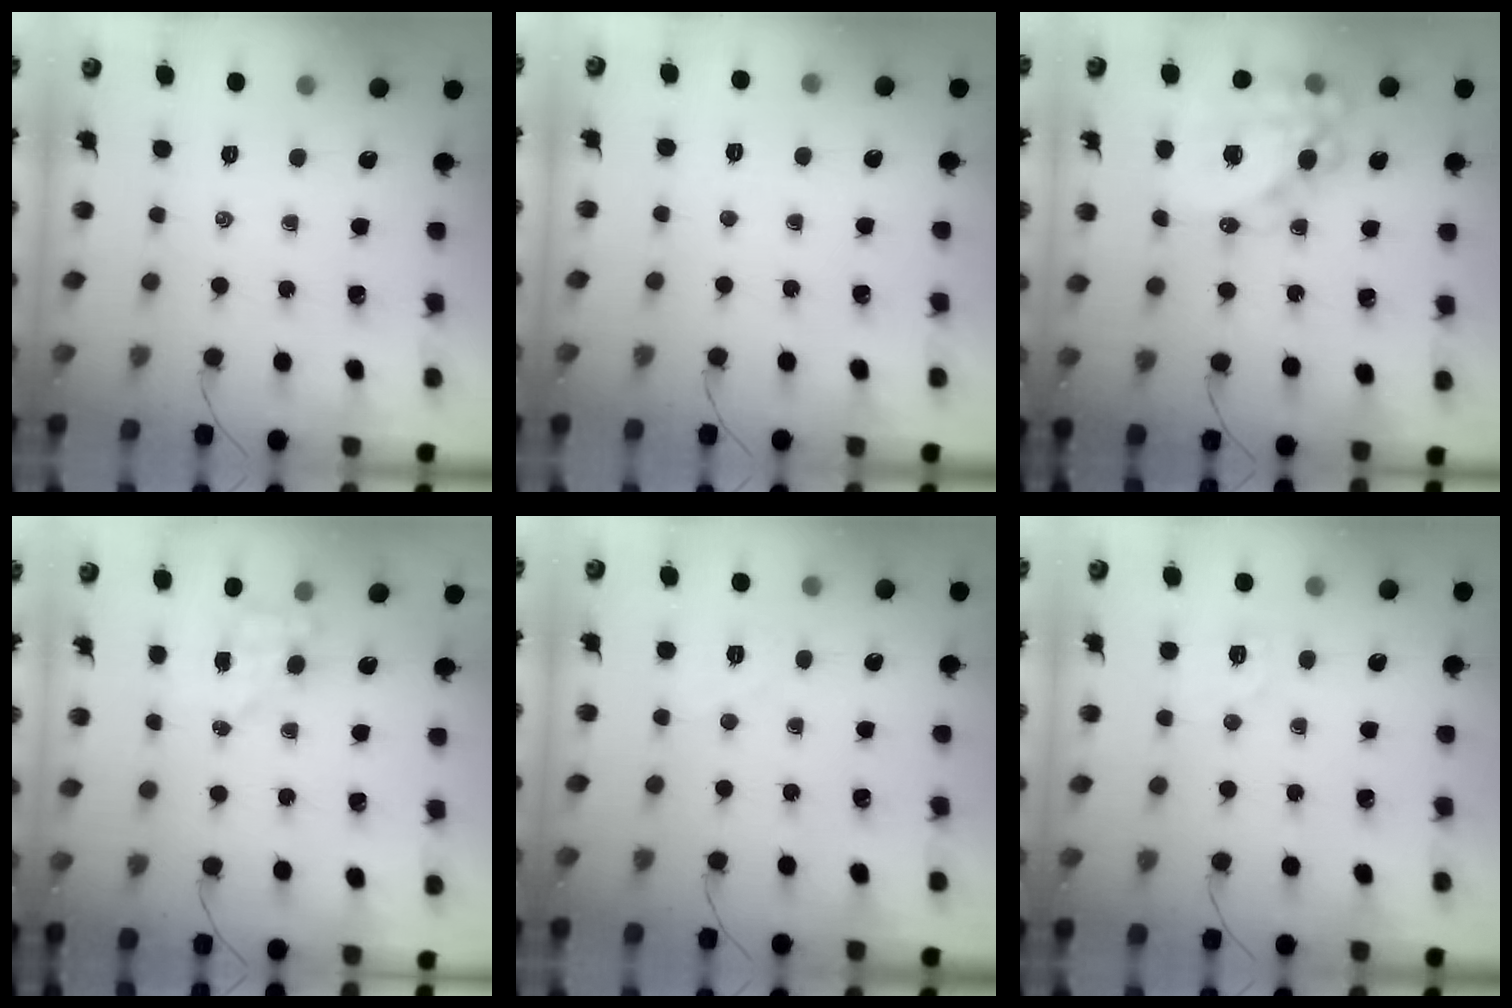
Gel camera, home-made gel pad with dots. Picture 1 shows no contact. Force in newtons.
{"total": 2.4, "press": 2.3, "slide": 0.5}
{"total": 21.4, "press": 20.9, "slide": 4.6}
{"total": 4.0, "press": 4.0, "slide": 0.6}
{"total": 4.2, "press": 4.1, "slide": 1.2}
{"total": 7.1, "press": 6.9, "slide": 1.5}